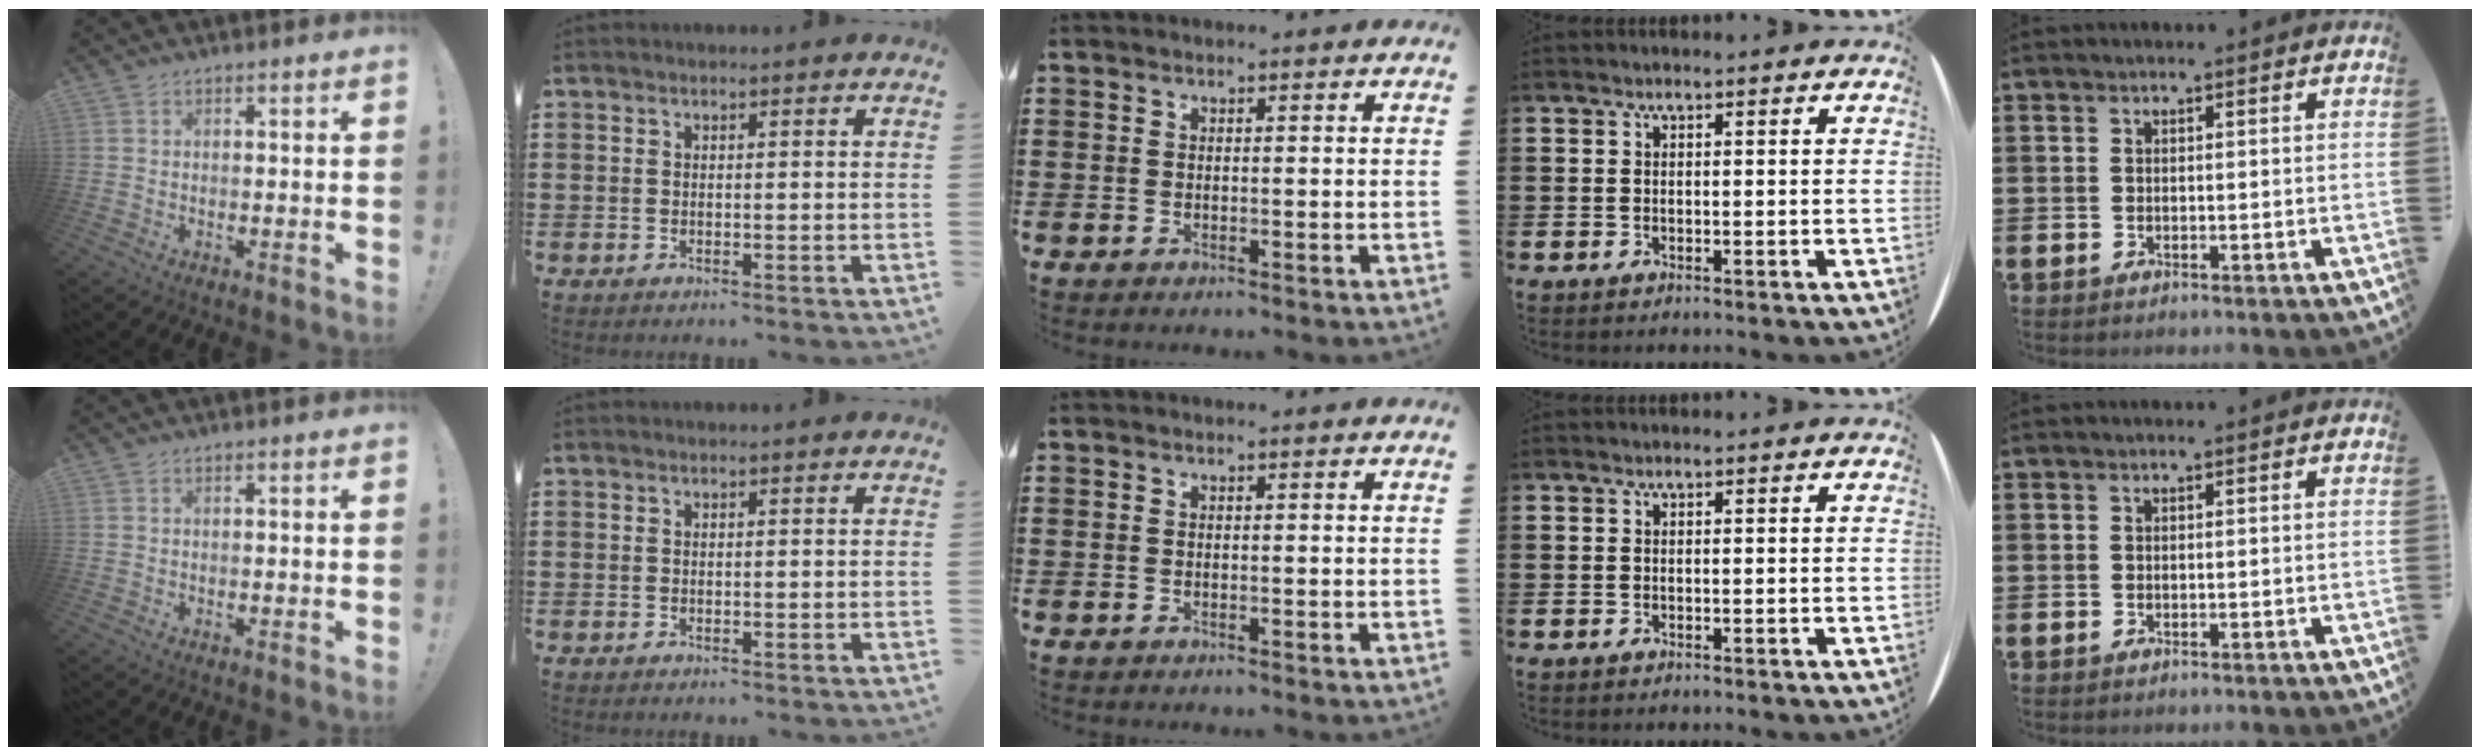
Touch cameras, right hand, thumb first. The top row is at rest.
{}